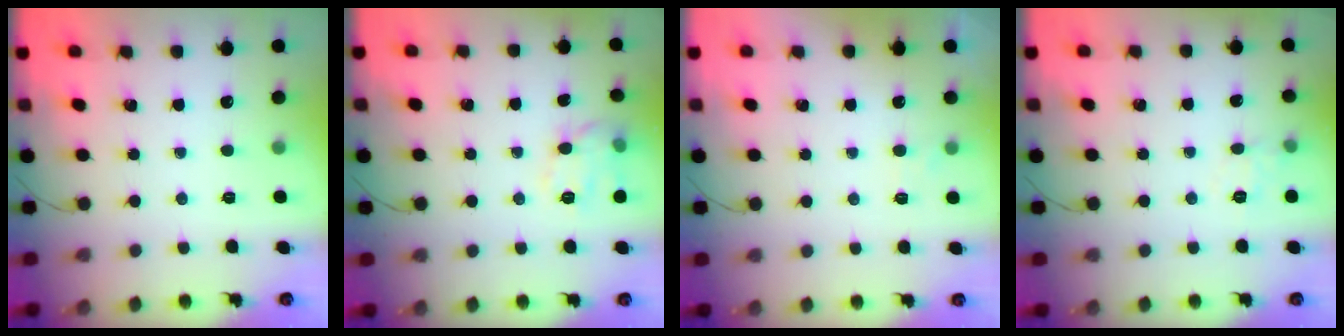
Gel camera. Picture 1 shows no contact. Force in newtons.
{"total": 8.4, "press": 8.3, "slide": 1.0}
{"total": 4.2, "press": 4.1, "slide": 1.1}
{"total": 6.7, "press": 6.5, "slide": 1.5}